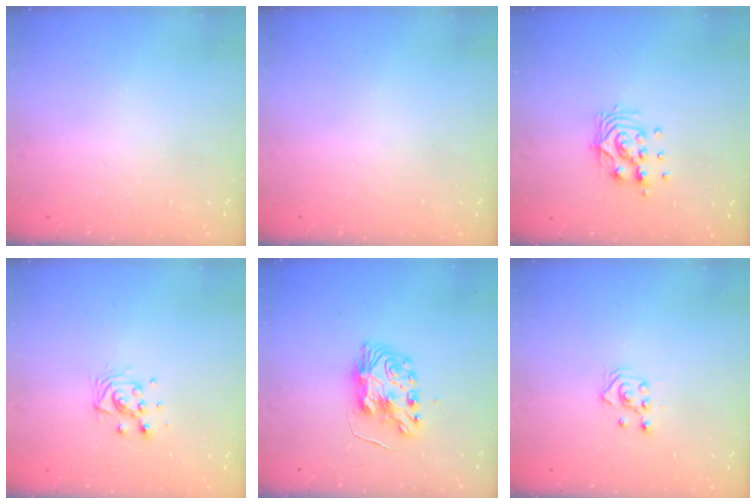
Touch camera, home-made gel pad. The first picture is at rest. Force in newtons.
{"total": 0.0}
{"total": 9.7, "press": 9.6, "slide": 0.8}
{"total": 7.8, "press": 7.8, "slide": 0.3}
{"total": 9.0, "press": 9.0, "slide": 0.9}
{"total": 2.6, "press": 2.4, "slide": 1.0}